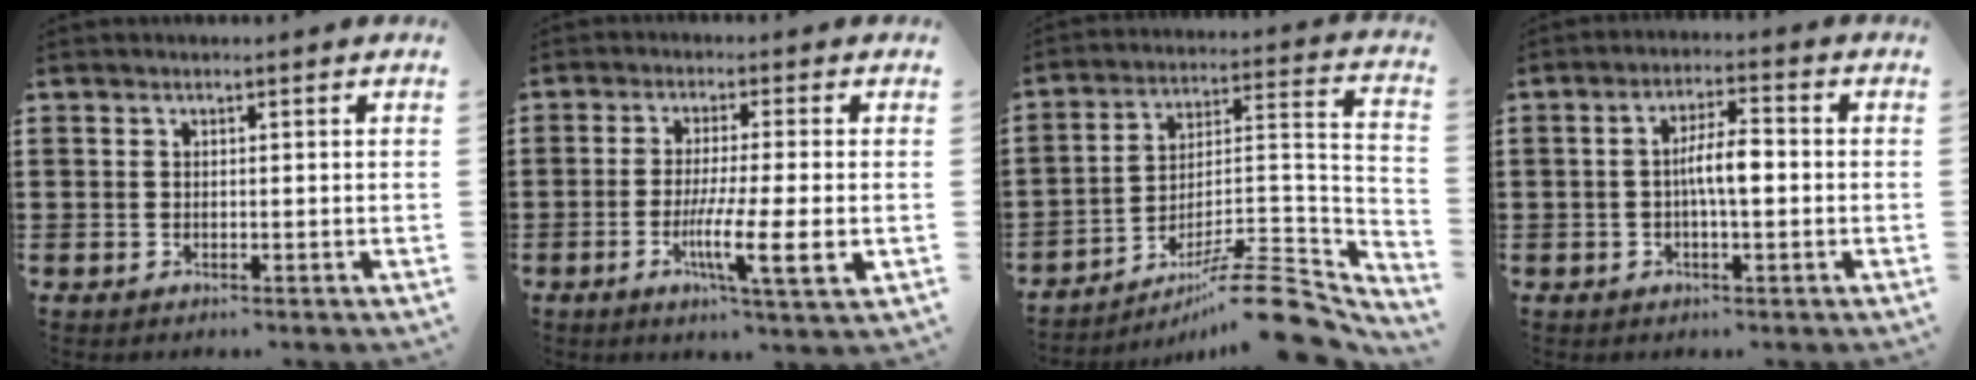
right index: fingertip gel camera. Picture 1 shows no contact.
{"total": 8.4, "force": [-2.2, 0.6, 8.1], "torque": [-0.147, -0.017, -0.040]}
{"total": 11.6, "force": [-8.9, 1.8, 7.3], "torque": [-0.103, 0.027, -0.168]}
{"total": 5.5, "force": [-0.5, 1.5, 5.2], "torque": [-0.101, 0.005, -0.014]}